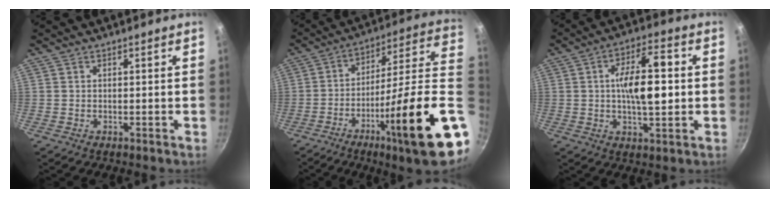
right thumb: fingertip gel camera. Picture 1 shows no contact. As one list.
[{"total": 25.2, "force": [-6.9, 3.4, 24.0], "torque": [-0.329, 0.019, -0.112]}, {"total": 12.2, "force": [0.5, 4.9, 11.2], "torque": [-0.163, 0.015, 0.003]}]